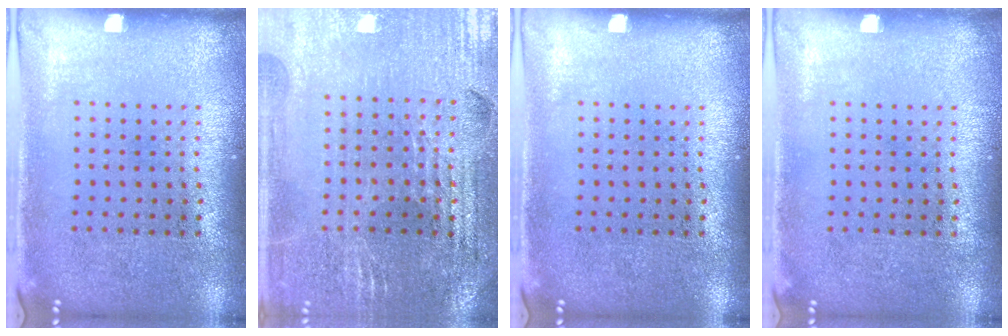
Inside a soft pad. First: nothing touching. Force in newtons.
{"total": 2.8, "press": 2.8, "slide": 0.4}
{"total": 0.0}
{"total": 0.0}